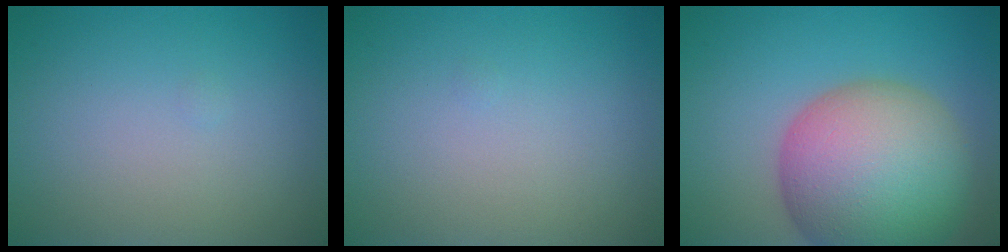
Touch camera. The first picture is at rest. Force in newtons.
{"total": 0.0}
{"total": 13.5, "press": 13.4, "slide": 0.9}